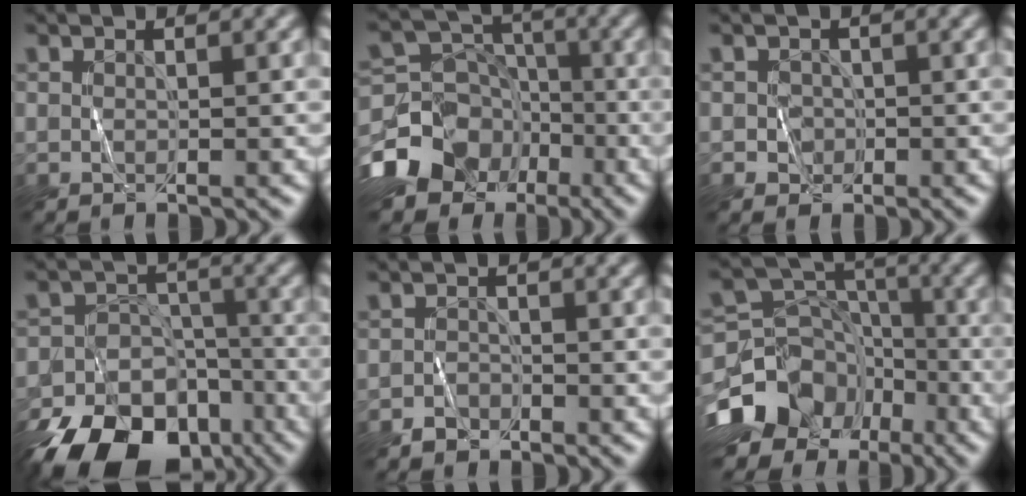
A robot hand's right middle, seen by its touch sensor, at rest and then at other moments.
{"total": 12.8, "force": [-7.1, 9.9, 4.2], "torque": [-0.103, -0.026, -0.140]}
{"total": 1.2, "force": [-0.3, 1.1, 0.2], "torque": [0.003, -0.003, -0.005]}
{"total": 16.0, "force": [-10.9, 9.9, 6.3], "torque": [-0.126, -0.038, -0.171]}
{"total": 1.3, "force": [-1.2, 0.6, -0.1], "torque": [0.007, 0.006, -0.023]}
{"total": 12.3, "force": [-7.3, 8.9, 4.3], "torque": [-0.107, -0.003, -0.116]}